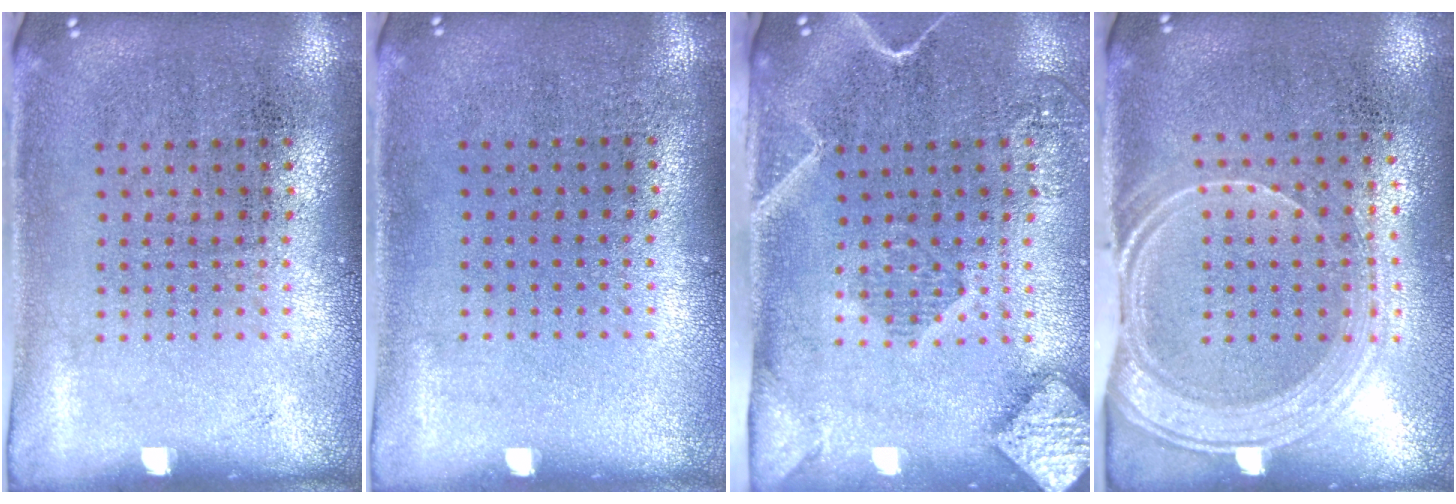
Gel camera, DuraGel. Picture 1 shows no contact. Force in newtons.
{"total": 0.0}
{"total": 2.5, "press": 1.9, "slide": 1.7}
{"total": 1.7, "press": 1.4, "slide": 1.0}